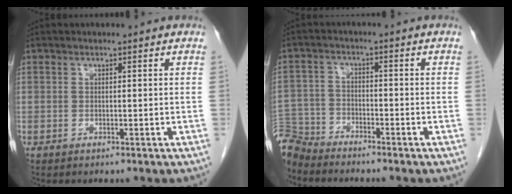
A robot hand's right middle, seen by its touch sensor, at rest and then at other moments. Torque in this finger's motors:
{"motor_torque": [0.40, -0.40, 0.61, 0.06]}